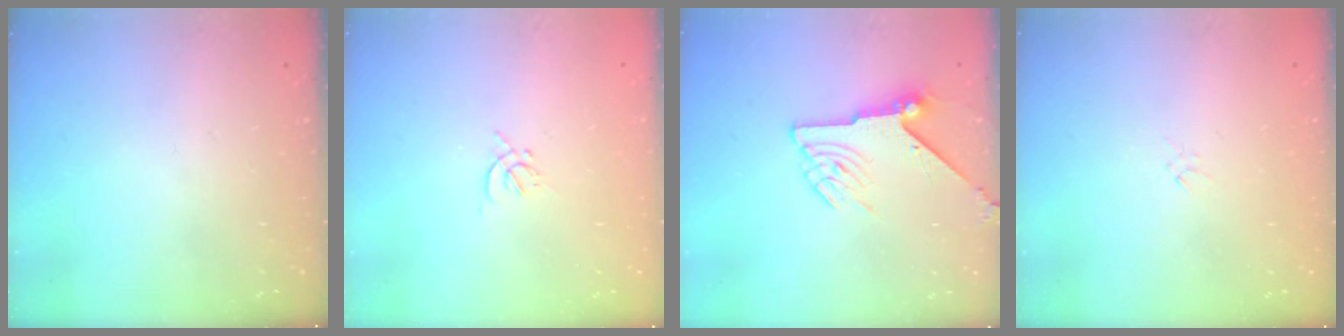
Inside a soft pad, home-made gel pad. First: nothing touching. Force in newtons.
{"total": 1.7, "press": 1.7, "slide": 0.5}
{"total": 7.4, "press": 7.4, "slide": 0.1}
{"total": 0.0}